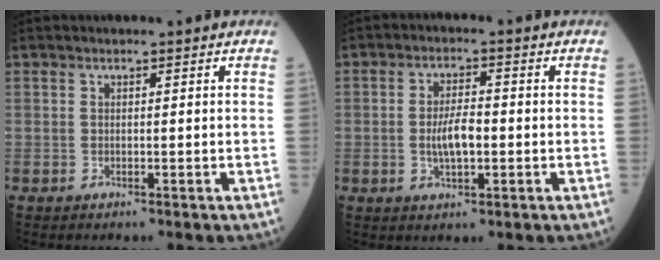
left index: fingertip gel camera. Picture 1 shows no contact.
{"total": 5.1, "force": [-0.8, 1.7, 4.8], "torque": [-0.098, 0.003, -0.014]}